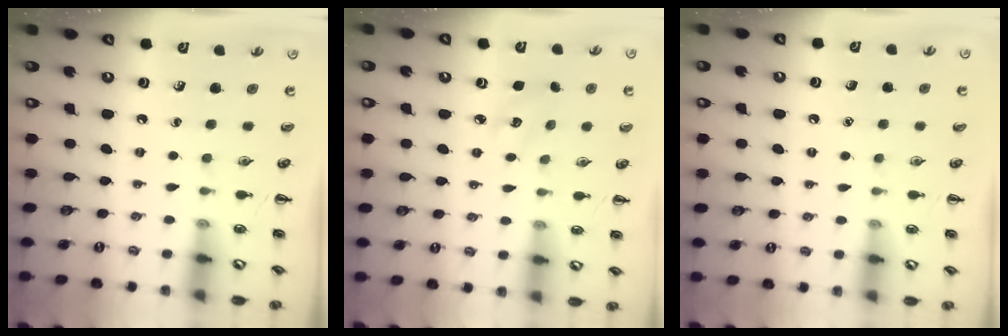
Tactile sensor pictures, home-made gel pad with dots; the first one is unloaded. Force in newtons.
{"total": 5.2, "press": 5.0, "slide": 1.4}
{"total": 1.4, "press": 1.4, "slide": 0.1}